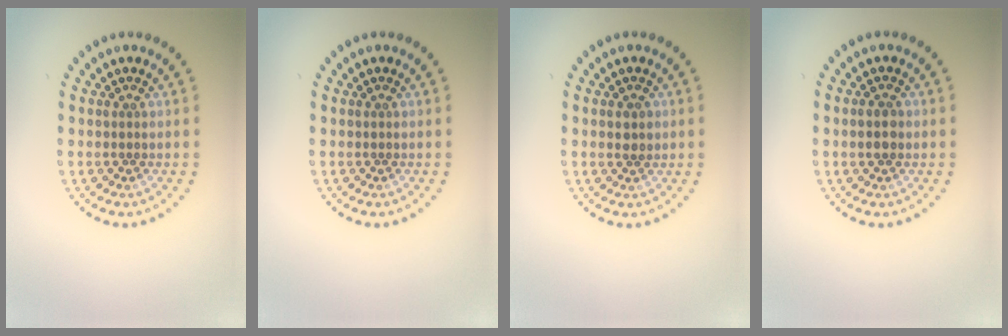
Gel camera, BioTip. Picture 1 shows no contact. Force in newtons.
{"total": 0.0}
{"total": 1.5, "press": 1.5, "slide": 0.3}
{"total": 1.2, "press": 1.2, "slide": 0.1}